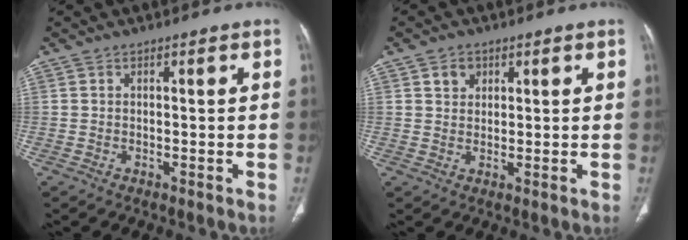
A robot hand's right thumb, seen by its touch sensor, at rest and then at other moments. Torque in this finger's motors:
{"motor_torque": [-0.54, 0.77, 0.29, -0.15, 0.00]}